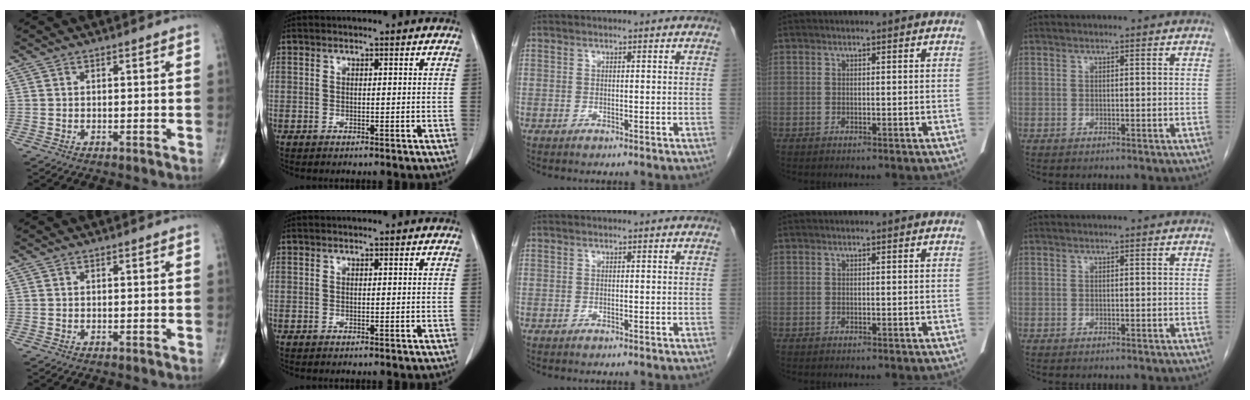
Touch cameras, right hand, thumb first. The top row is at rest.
{}